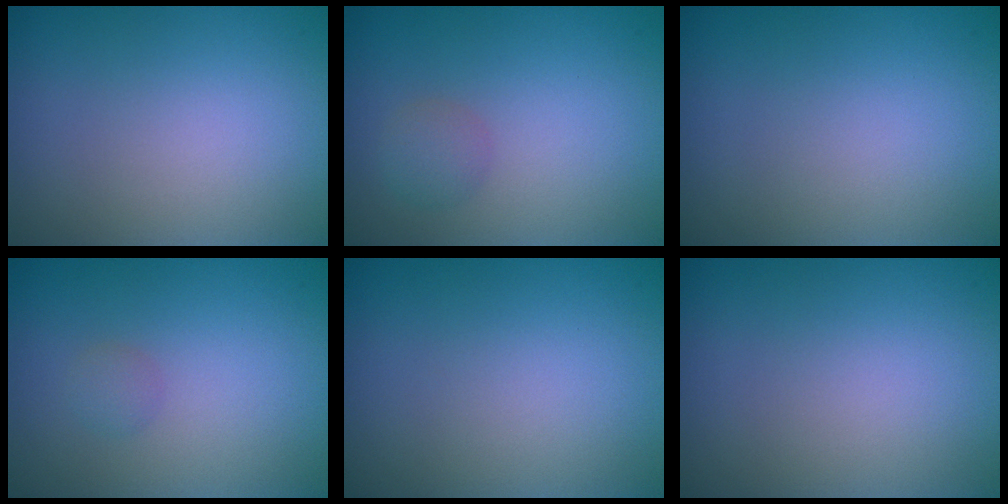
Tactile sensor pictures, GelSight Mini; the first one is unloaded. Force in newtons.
{"total": 1.4, "press": 1.4, "slide": 0.1}
{"total": 0.0}
{"total": 0.8, "press": 0.8, "slide": 0.1}
{"total": 0.0}
{"total": 0.0}